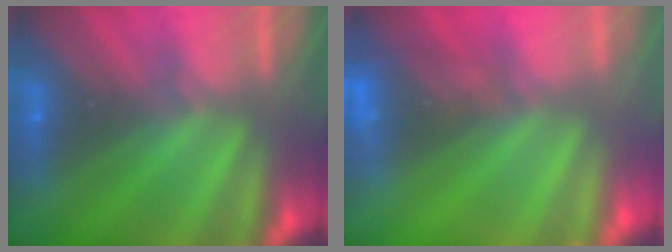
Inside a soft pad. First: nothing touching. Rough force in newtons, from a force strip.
{"total": 2.6}